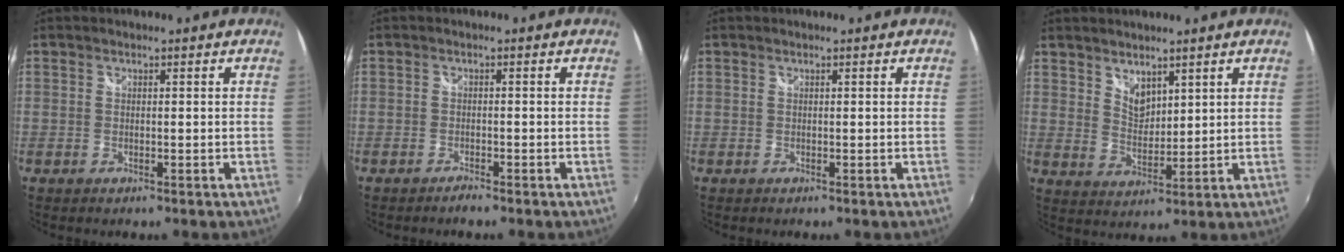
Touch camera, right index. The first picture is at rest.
{"total": 1.2, "force": [-1.2, 0.0, 0.2], "torque": [-0.006, -0.006, -0.023]}
{"total": 0.0}
{"total": 4.8, "force": [3.7, 2.4, 1.8], "torque": [-0.019, -0.002, 0.069]}